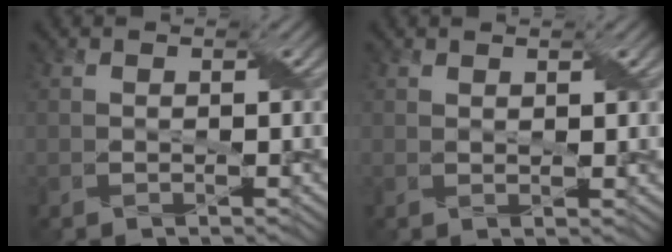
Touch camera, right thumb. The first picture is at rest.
{"total": 1.2, "force": [0.9, -0.5, 0.5], "torque": [-0.009, -0.002, 0.025]}